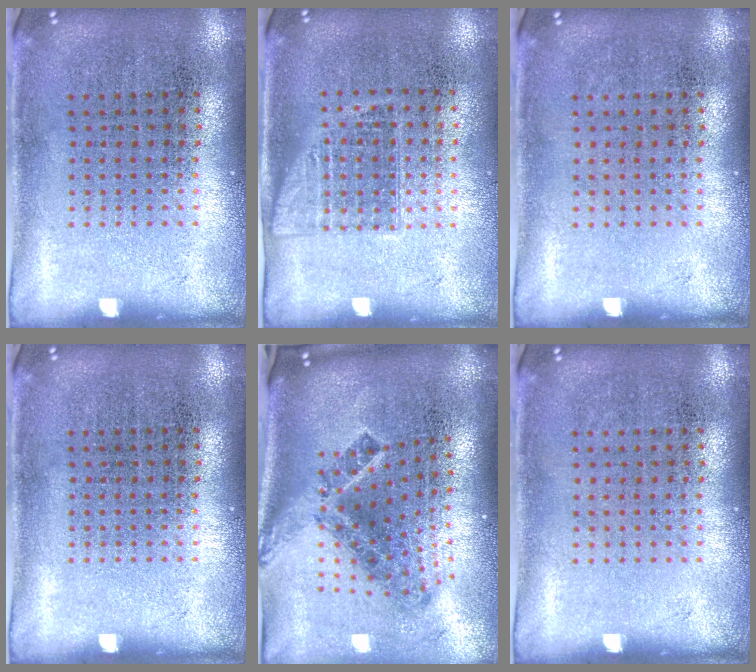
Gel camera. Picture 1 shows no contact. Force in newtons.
{"total": 1.0, "press": 0.9, "slide": 0.6}
{"total": 0.0}
{"total": 0.0}
{"total": 2.2, "press": 1.4, "slide": 1.7}
{"total": 0.0}